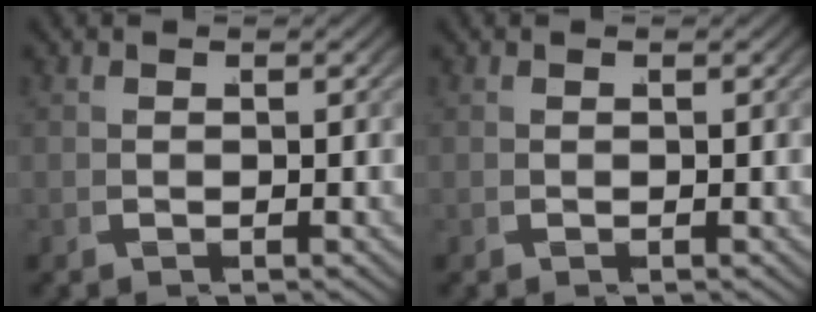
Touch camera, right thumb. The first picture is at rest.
{"total": 0.0}